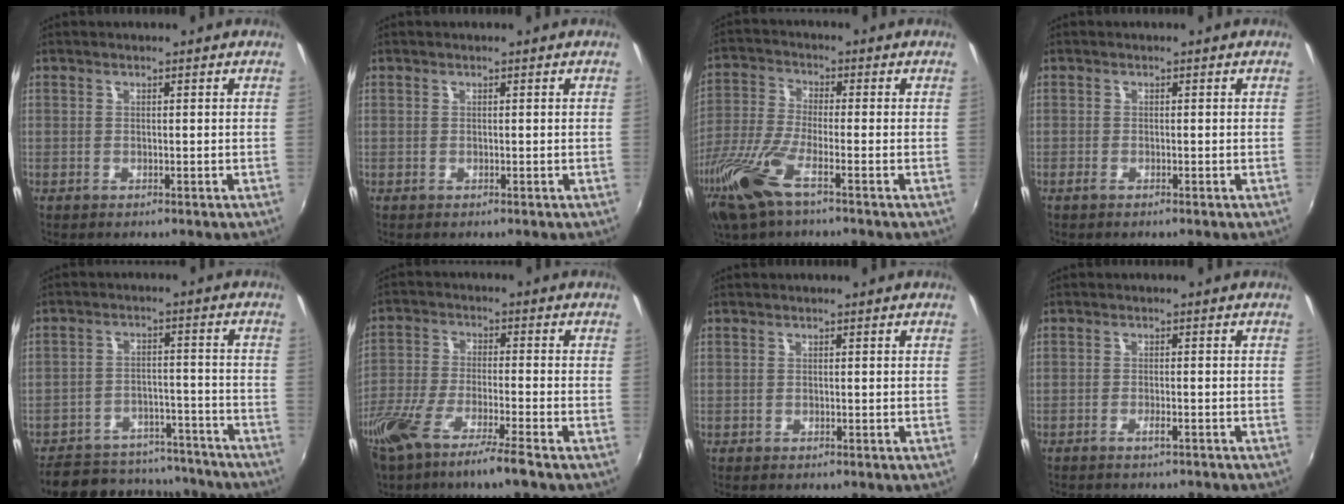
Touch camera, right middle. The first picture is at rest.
{"total": 0.0}
{"total": 12.0, "force": [-7.3, 2.4, 9.2], "torque": [-0.208, -0.034, -0.148]}
{"total": 0.8, "force": [-0.6, 0.1, 0.6], "torque": [-0.012, -0.003, -0.014]}
{"total": 20.4, "force": [-17.3, 8.2, 6.9], "torque": [-0.153, 0.027, -0.219]}
{"total": 12.0, "force": [-8.9, 0.5, 8.0], "torque": [-0.174, -0.036, -0.165]}
{"total": 0.0}
{"total": 2.8, "force": [-2.6, 0.4, 1.1], "torque": [-0.032, -0.006, -0.043]}